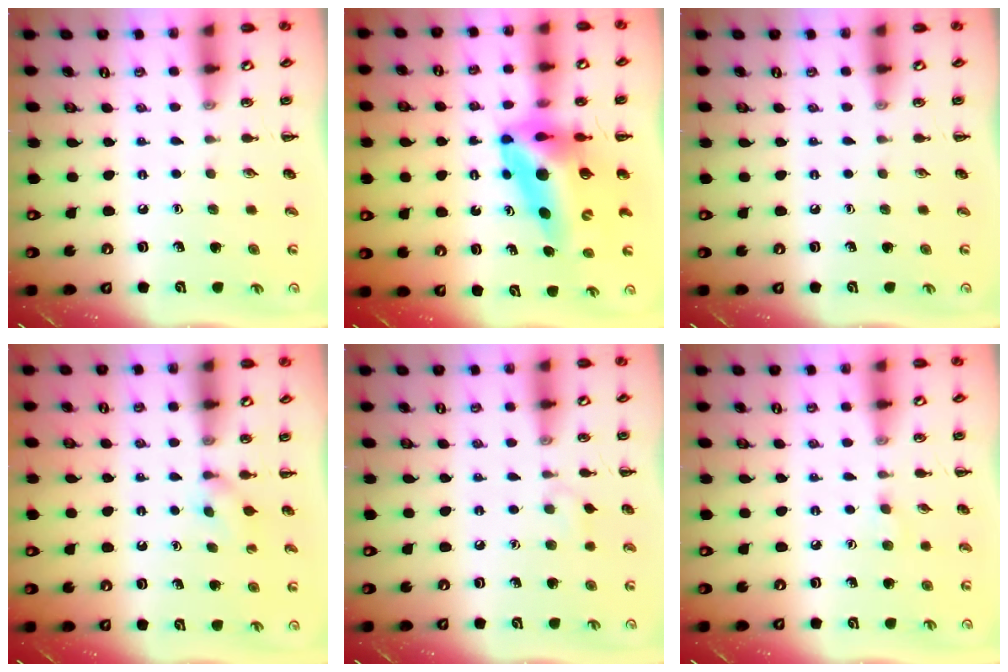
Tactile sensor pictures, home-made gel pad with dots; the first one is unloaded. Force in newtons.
{"total": 14.9, "press": 14.1, "slide": 4.9}
{"total": 0.0}
{"total": 2.8, "press": 2.5, "slide": 1.2}
{"total": 4.3, "press": 4.0, "slide": 1.7}
{"total": 3.9, "press": 3.6, "slide": 1.6}